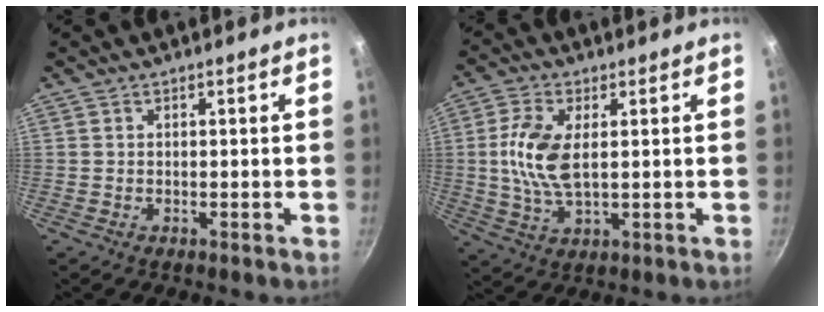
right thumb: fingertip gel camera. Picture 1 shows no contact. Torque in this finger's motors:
{"motor_torque": [-0.58, 0.92, 0.83, 0.43, 0.12]}